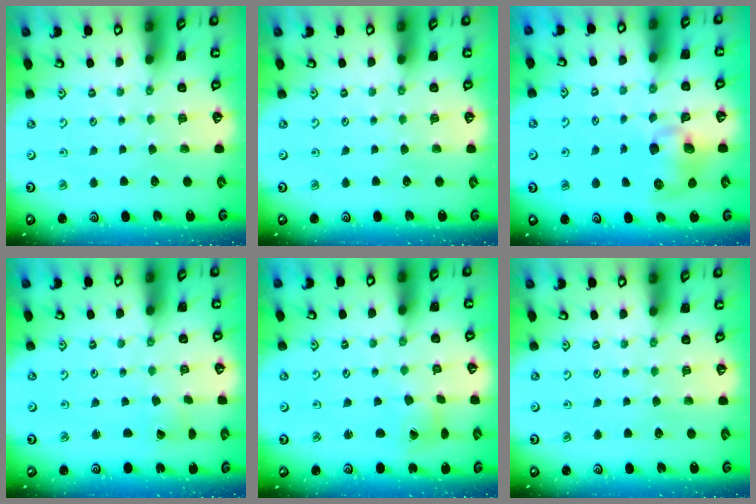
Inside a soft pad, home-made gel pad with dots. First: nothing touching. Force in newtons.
{"total": 0.0}
{"total": 7.7, "press": 7.6, "slide": 1.4}
{"total": 1.3, "press": 1.3, "slide": 0.1}
{"total": 2.0, "press": 2.0, "slide": 0.3}
{"total": 0.0}